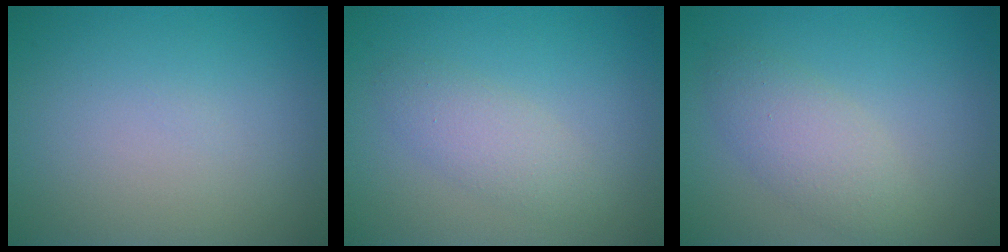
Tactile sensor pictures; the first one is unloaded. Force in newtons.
{"total": 2.3, "press": 2.3, "slide": 0.0}
{"total": 3.2, "press": 3.2, "slide": 0.3}